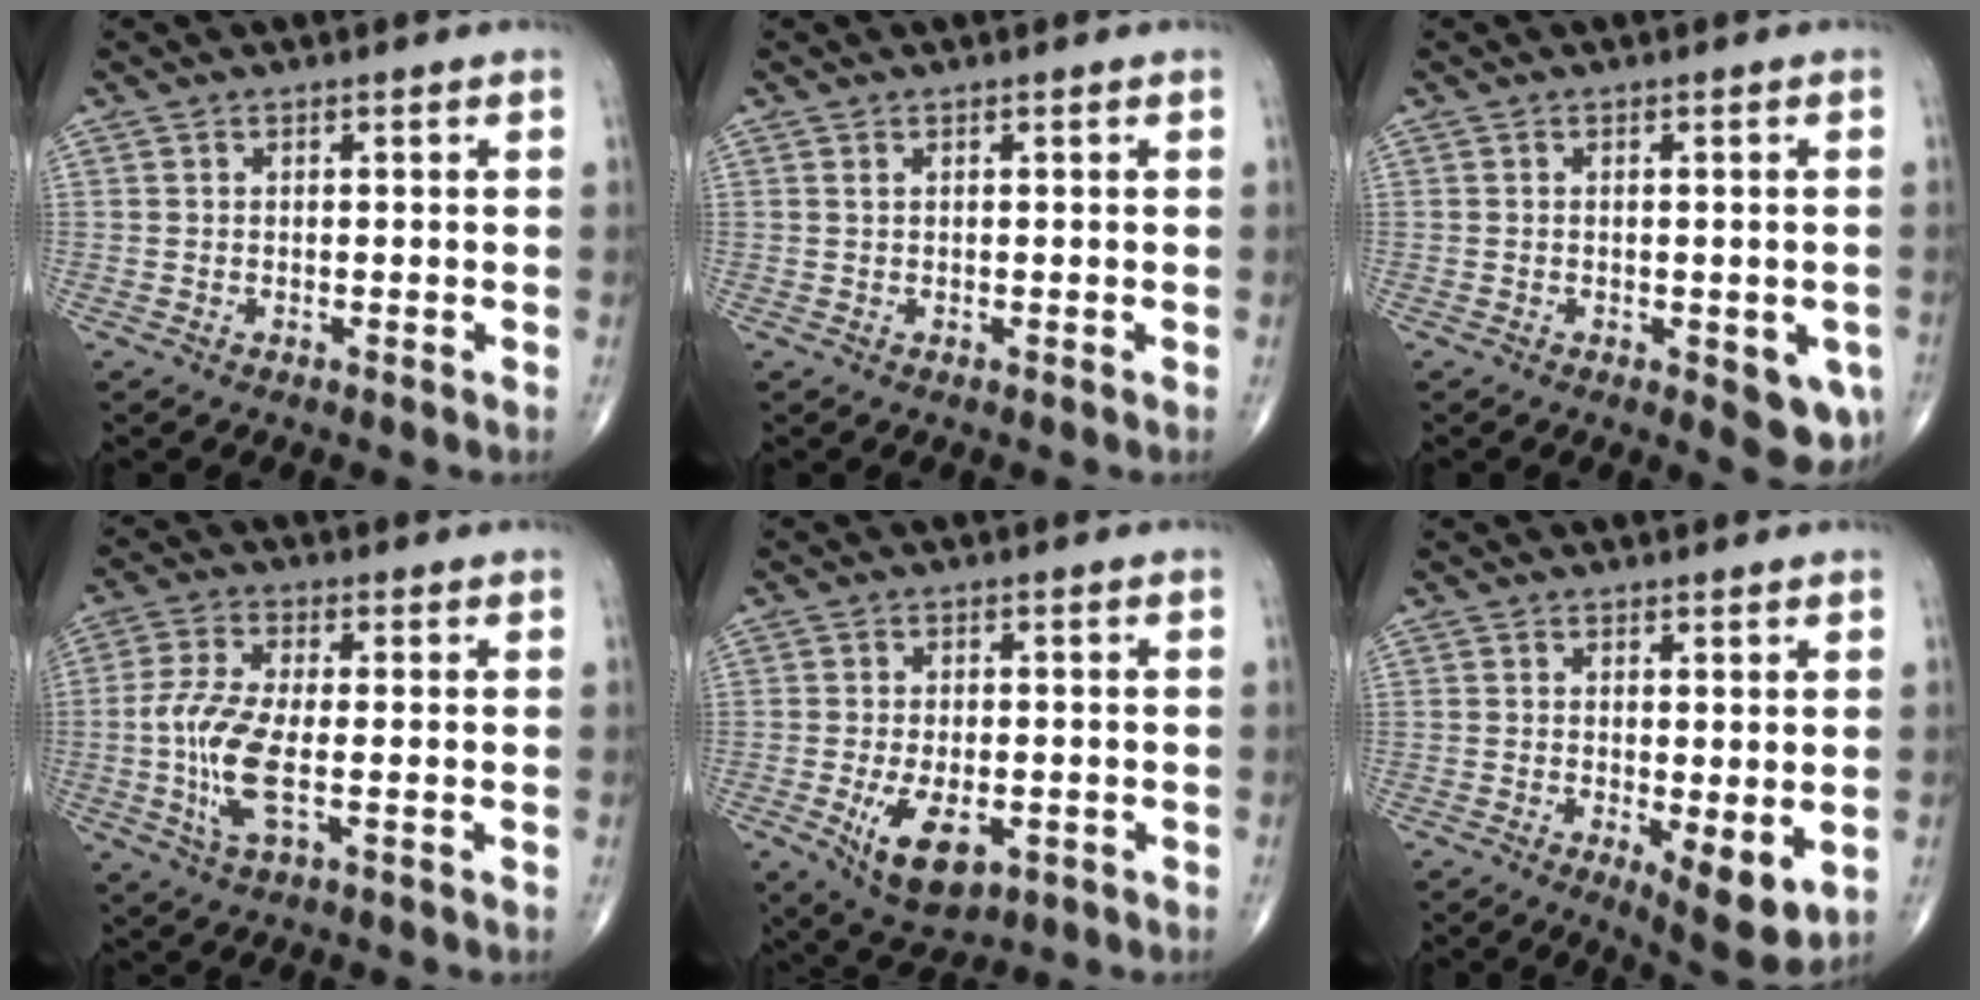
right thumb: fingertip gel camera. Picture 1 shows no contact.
{"total": 0.0}
{"total": 6.6, "force": [-2.0, 2.6, 5.7], "torque": [-0.051, -0.010, -0.018]}
{"total": 9.8, "force": [-1.7, 3.2, 9.1], "torque": [-0.212, 0.000, -0.036]}
{"total": 9.1, "force": [-2.9, 4.7, 7.3], "torque": [-0.119, -0.005, -0.036]}
{"total": 7.1, "force": [-1.2, 2.3, 6.6], "torque": [-0.093, -0.023, -0.013]}